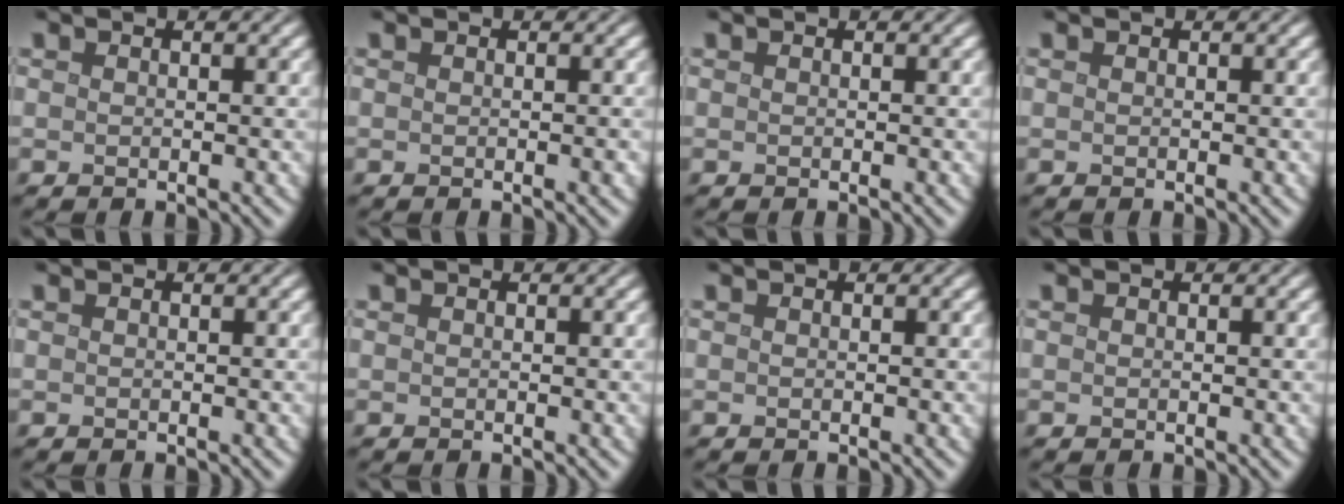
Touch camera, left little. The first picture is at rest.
{"total": 0.5, "force": [-0.1, 0.0, 0.5], "torque": [-0.006, 0.001, 0.000]}
{"total": 0.0}
{"total": 0.0}
{"total": 0.0}
{"total": 0.0}
{"total": 0.0}
{"total": 0.0}